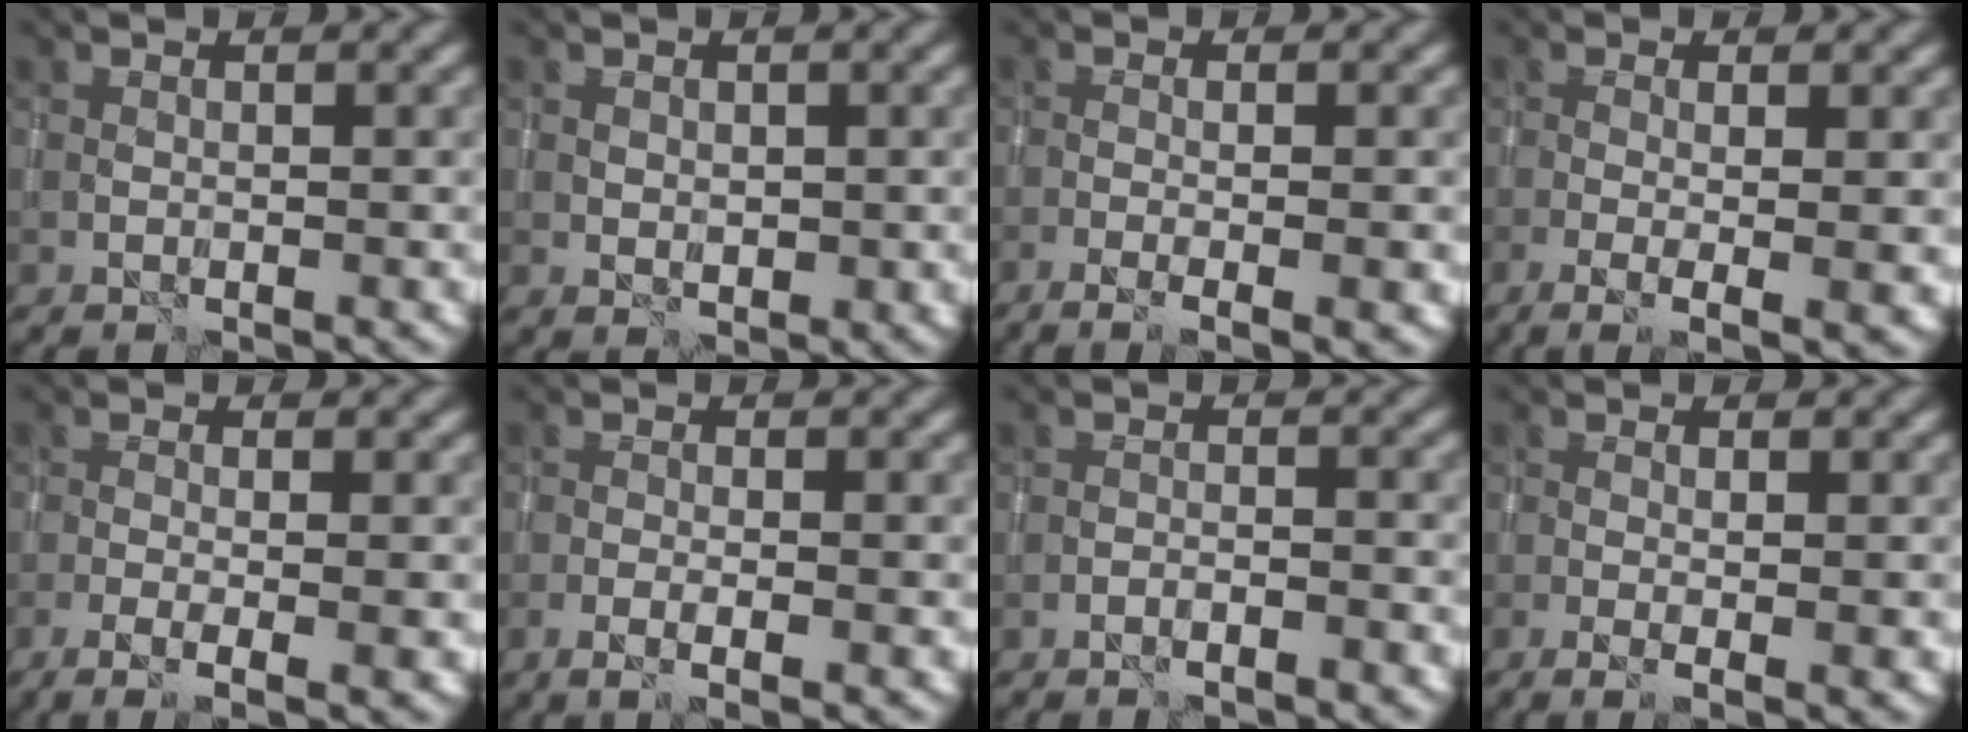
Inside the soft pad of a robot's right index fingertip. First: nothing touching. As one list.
[{"total": 1.1, "force": [0.1, 0.8, 0.7], "torque": [-0.014, -0.006, 0.007]}, {"total": 4.9, "force": [-1.5, 1.6, 4.4], "torque": [-0.057, -0.002, -0.028]}, {"total": 5.6, "force": [-1.0, 1.7, 5.3], "torque": [-0.074, -0.009, -0.013]}, {"total": 5.1, "force": [-1.4, 1.6, 4.7], "torque": [-0.072, -0.008, -0.025]}, {"total": 3.1, "force": [-1.2, 0.8, 2.7], "torque": [-0.050, -0.003, -0.025]}, {"total": 2.4, "force": [-1.7, 0.5, 1.7], "torque": [-0.032, 0.014, -0.030]}, {"total": 3.8, "force": [-0.6, 1.1, 3.6], "torque": [-0.052, -0.004, -0.011]}]